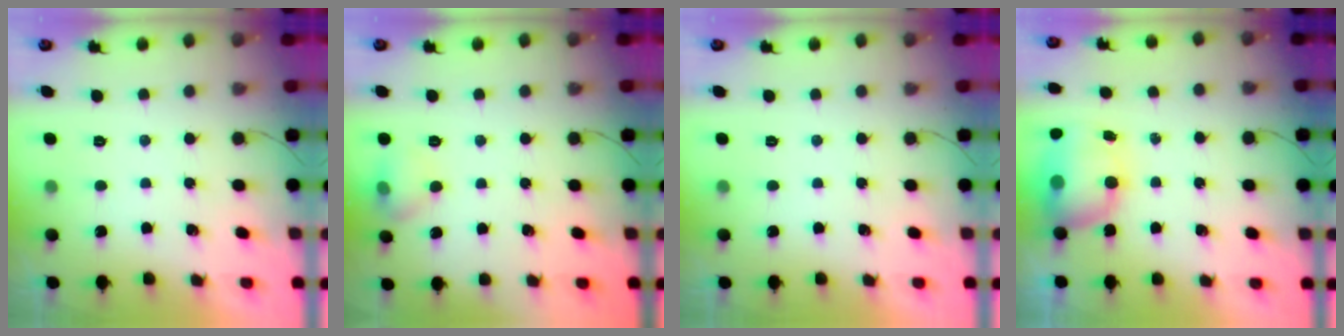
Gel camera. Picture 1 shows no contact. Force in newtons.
{"total": 6.6, "press": 6.4, "slide": 1.5}
{"total": 0.0}
{"total": 8.2, "press": 7.9, "slide": 2.0}